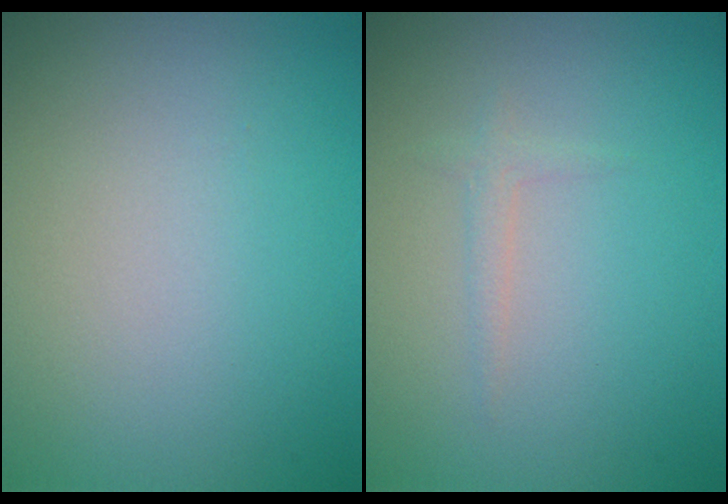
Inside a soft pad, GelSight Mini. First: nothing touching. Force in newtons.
{"total": 0.9, "press": 0.9, "slide": 0.1}